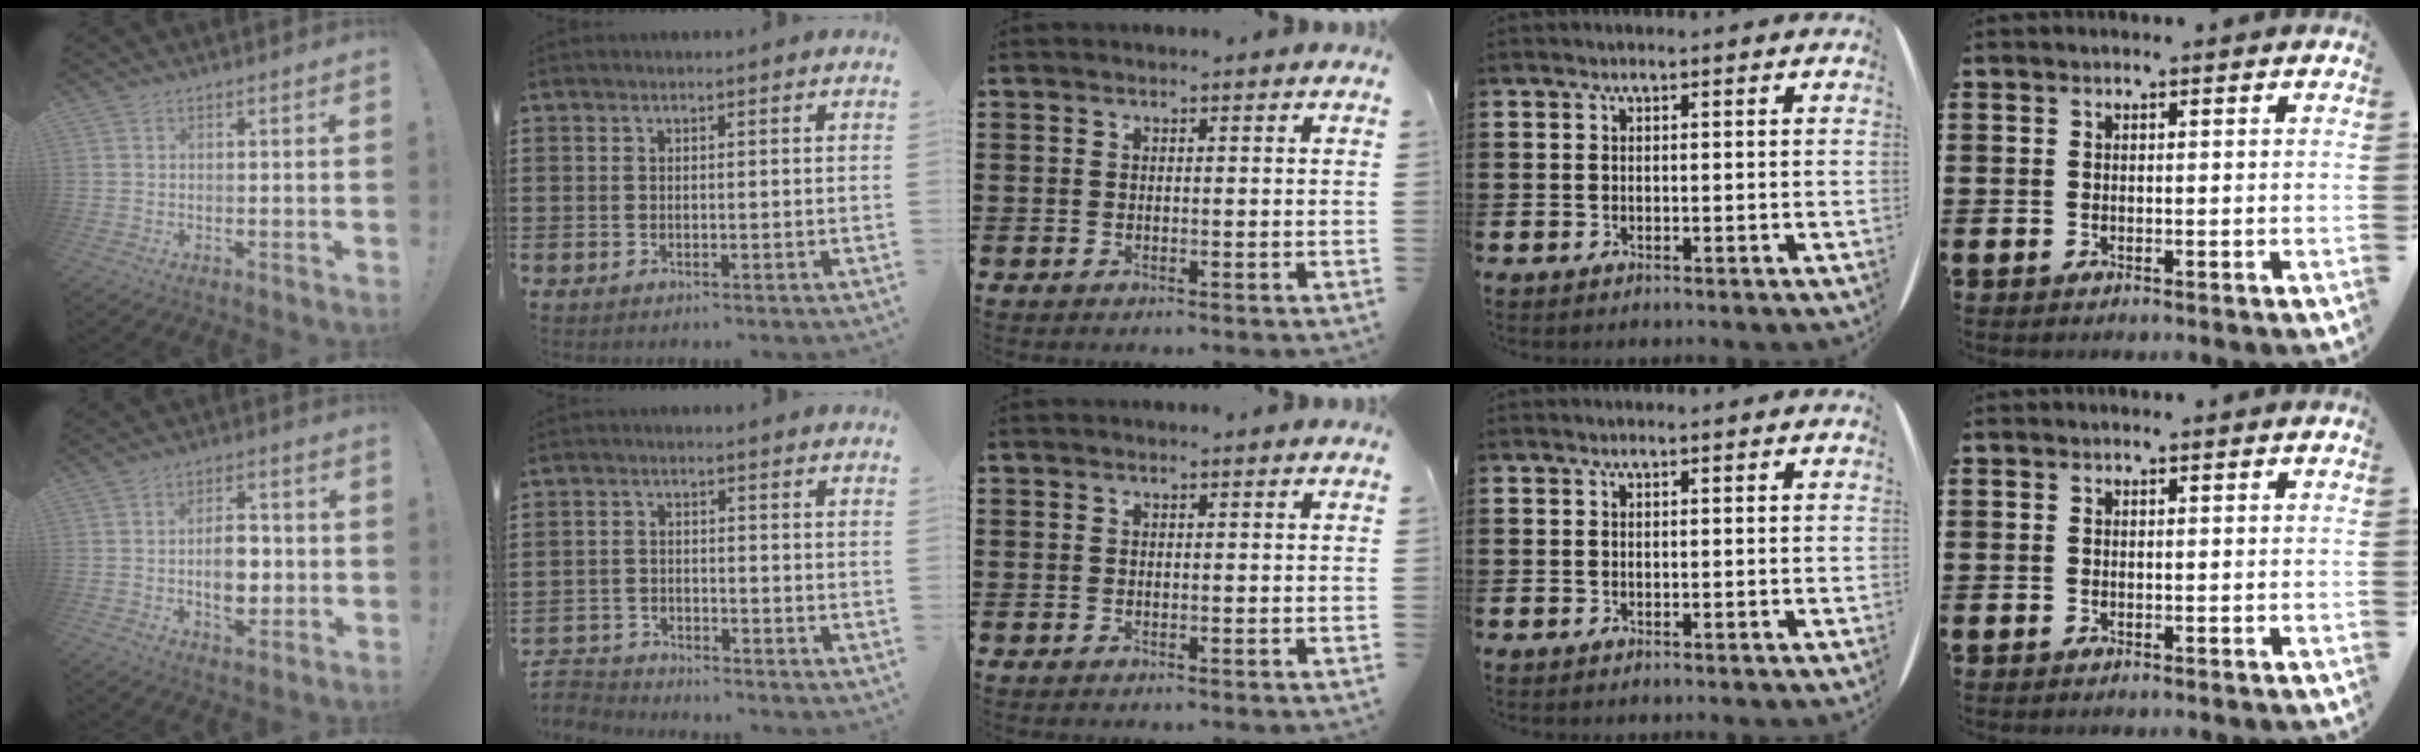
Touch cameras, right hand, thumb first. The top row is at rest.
{"thumb": {"total": 8.7, "force": [-0.8, 5.8, 6.4], "torque": [-0.089, 0.003, -0.017]}, "index": {"total": 2.9, "force": [-2.8, 0.4, -0.3], "torque": [-0.004, -0.001, -0.063]}}